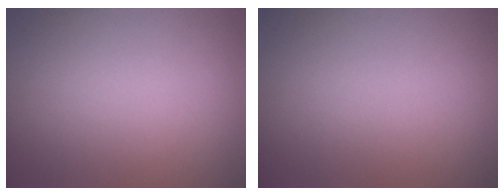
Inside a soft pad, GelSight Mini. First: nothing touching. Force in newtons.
{"total": 0.0}